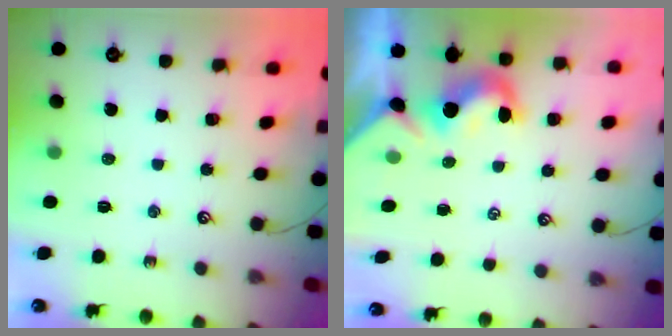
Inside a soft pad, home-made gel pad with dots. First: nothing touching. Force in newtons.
{"total": 1.9, "press": 1.8, "slide": 0.6}